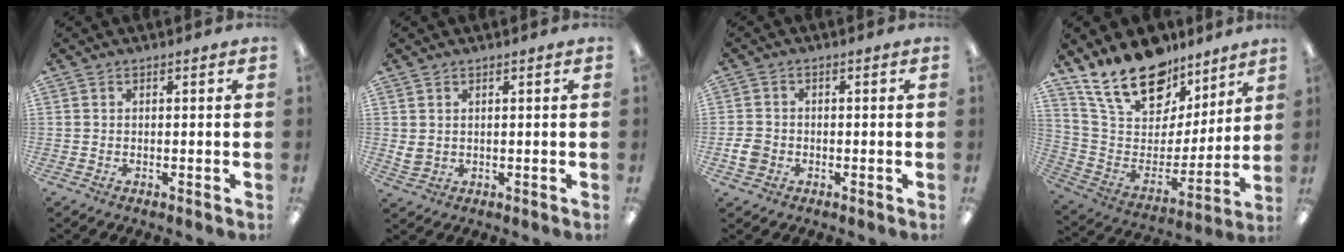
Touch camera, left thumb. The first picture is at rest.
{"total": 2.6, "force": [1.5, 1.8, 1.2], "torque": [-0.017, -0.004, 0.028]}
{"total": 3.7, "force": [-0.9, 3.1, 1.7], "torque": [-0.033, 0.006, -0.017]}
{"total": 20.8, "force": [15.4, 10.7, 8.9], "torque": [-0.168, -0.100, 0.281]}